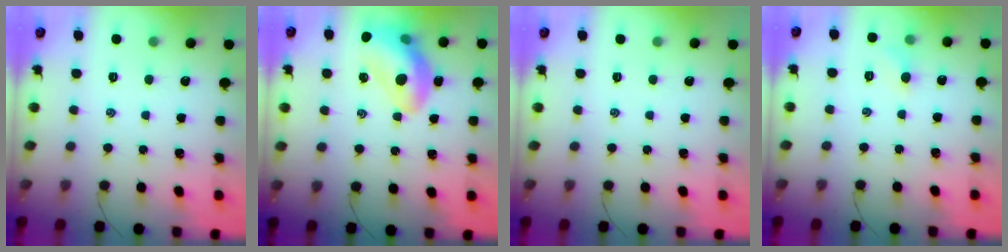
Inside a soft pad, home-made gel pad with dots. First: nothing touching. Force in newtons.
{"total": 15.7, "press": 15.2, "slide": 3.9}
{"total": 0.0}
{"total": 4.7, "press": 4.5, "slide": 1.4}